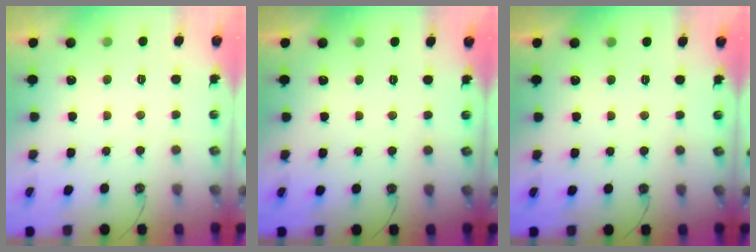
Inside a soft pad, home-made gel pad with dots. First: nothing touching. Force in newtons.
{"total": 0.0}
{"total": 0.0}